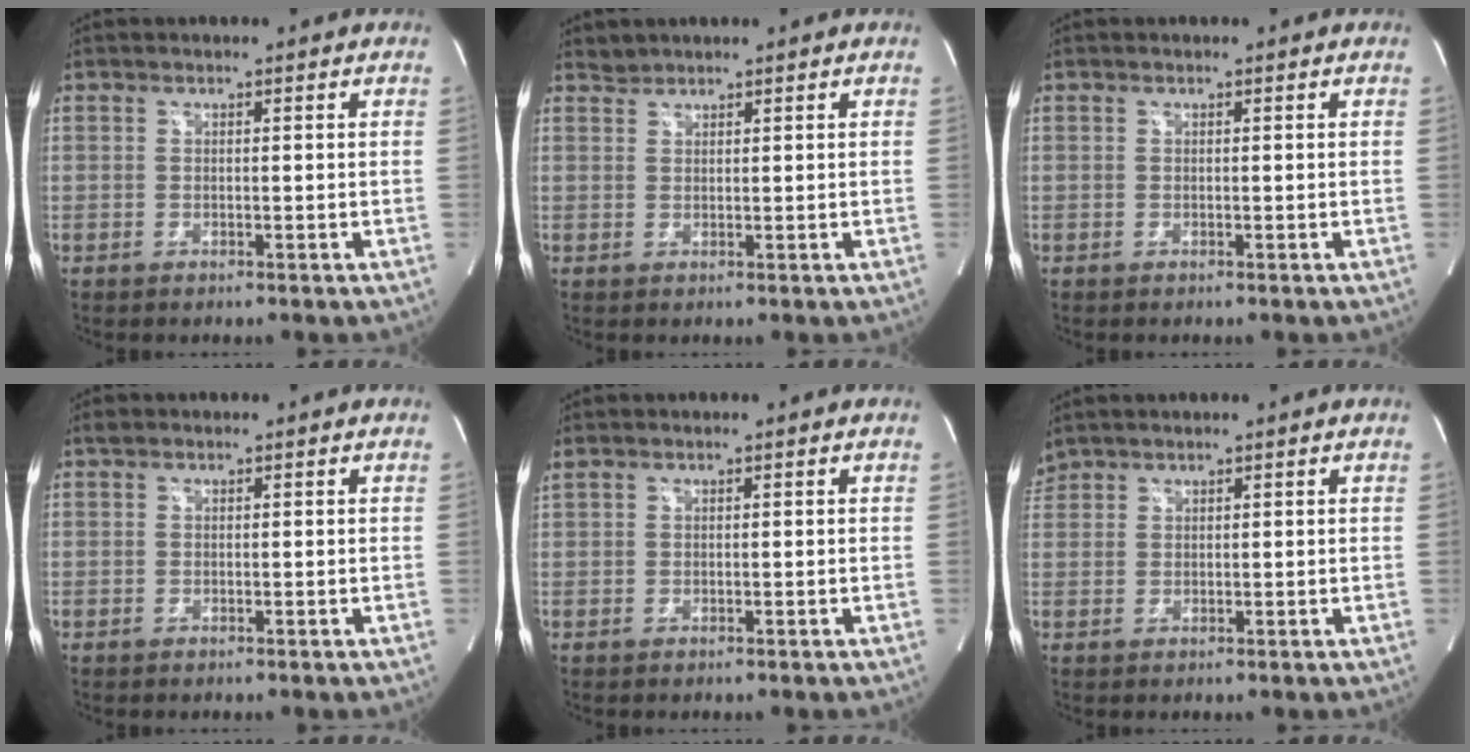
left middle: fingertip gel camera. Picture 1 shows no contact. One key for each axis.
{"total": 1.2, "fx": 1.2, "fy": 0.1, "fz": -0.3, "tx": 0.002, "ty": 0.001, "tz": 0.024}
{"total": 0.0}
{"total": 0.7, "fx": 0.5, "fy": 0.4, "fz": 0.1, "tx": -0.004, "ty": 0.008, "tz": 0.008}
{"total": 0.7, "fx": 0.6, "fy": 0.0, "fz": 0.4, "tx": -0.027, "ty": 0.023, "tz": 0.022}
{"total": 2.0, "fx": 2.0, "fy": 0.5, "fz": 0.0, "tx": -0.006, "ty": 0.018, "tz": 0.043}